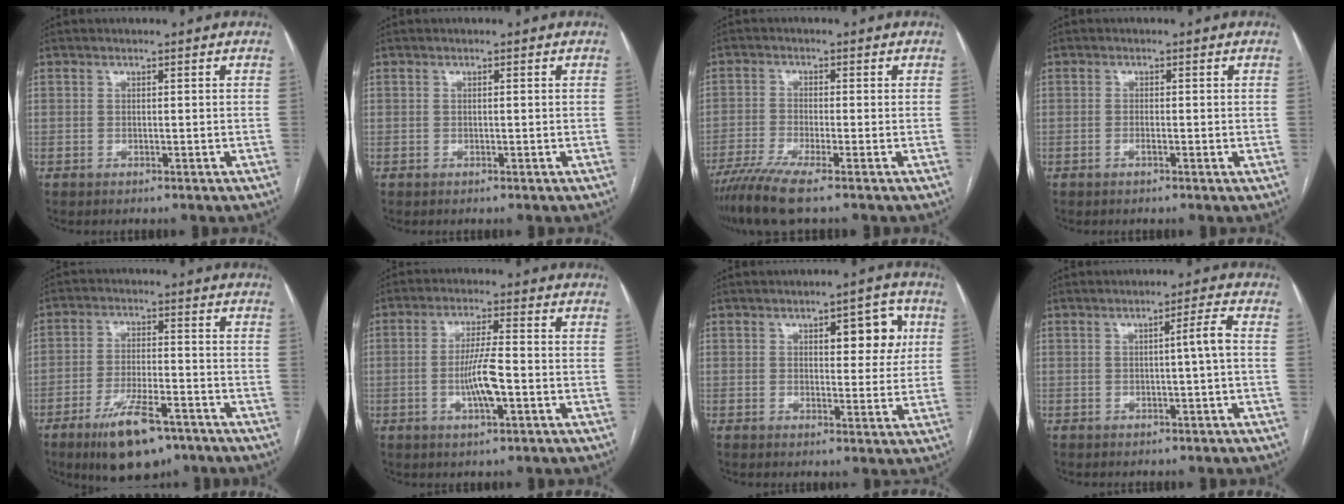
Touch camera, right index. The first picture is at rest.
{"total": 0.0}
{"total": 6.5, "force": [-5.0, -0.4, 4.2], "torque": [-0.078, -0.018, -0.093]}
{"total": 1.3, "force": [-0.4, 0.2, 1.2], "torque": [-0.021, 0.001, -0.008]}
{"total": 11.0, "force": [-7.2, 3.2, 7.8], "torque": [-0.139, -0.010, -0.114]}
{"total": 6.7, "force": [-1.6, 0.7, 6.4], "torque": [-0.126, -0.002, -0.029]}
{"total": 6.9, "force": [2.4, 2.8, 5.9], "torque": [-0.065, 0.013, 0.030]}
{"total": 2.8, "force": [-0.1, -0.7, 2.7], "torque": [-0.038, 0.003, 0.000]}